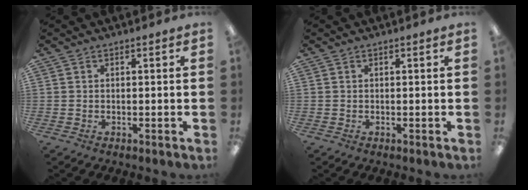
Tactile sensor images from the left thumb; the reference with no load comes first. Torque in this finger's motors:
{"motor_torque": [0.00, 0.00, -0.05, 0.05, 0.00]}